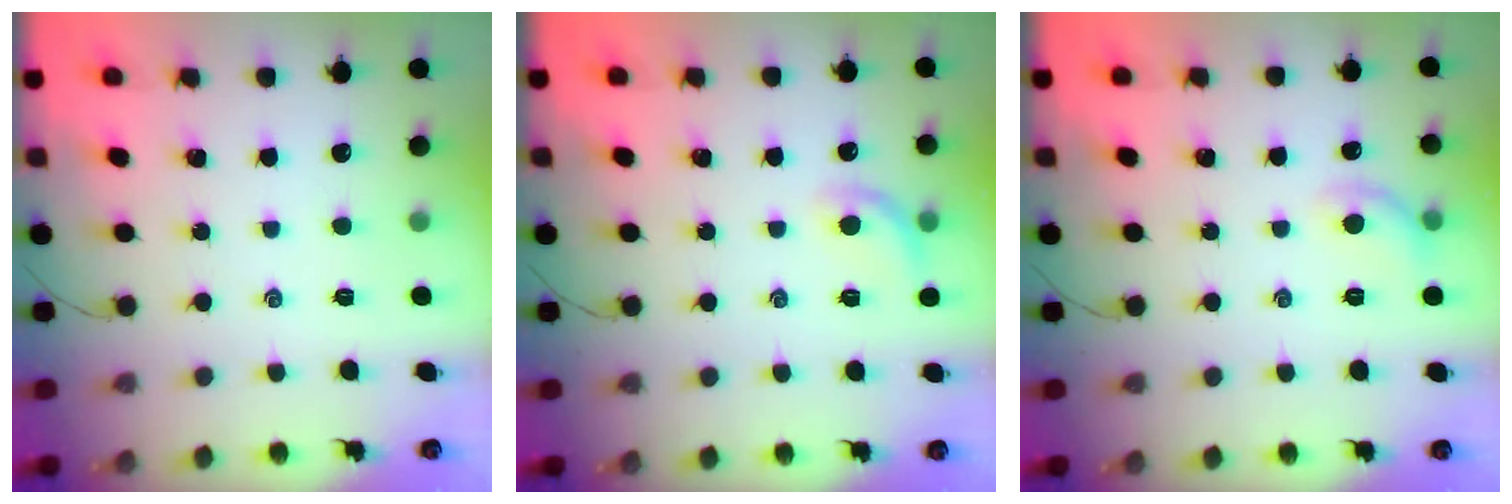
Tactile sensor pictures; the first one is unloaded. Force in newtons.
{"total": 7.9, "press": 7.8, "slide": 1.7}
{"total": 6.9, "press": 6.8, "slide": 0.9}